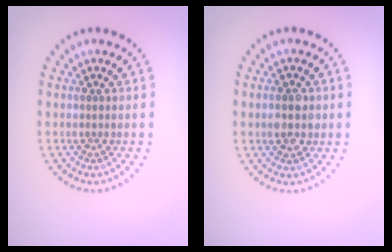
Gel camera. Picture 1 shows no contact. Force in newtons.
{"total": 2.9, "press": 2.9, "slide": 0.1}